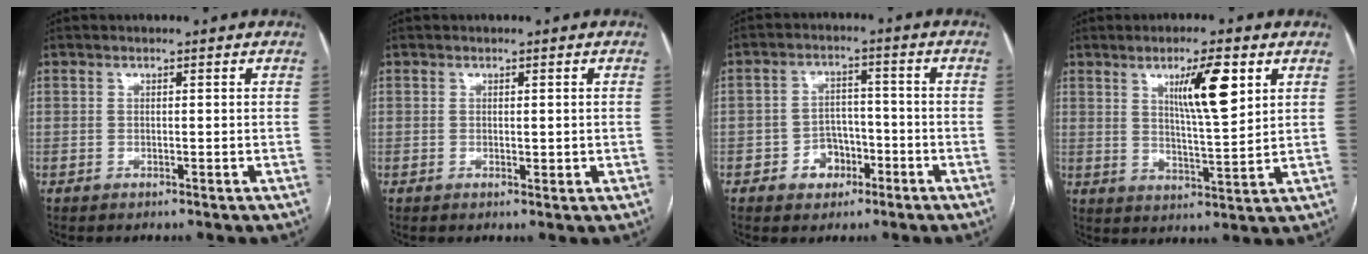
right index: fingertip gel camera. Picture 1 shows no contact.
{"total": 1.5, "force": [0.0, 0.8, 1.3], "torque": [-0.017, -0.003, 0.003]}
{"total": 5.2, "force": [-2.5, 4.0, 2.3], "torque": [-0.033, 0.017, -0.035]}
{"total": 8.9, "force": [3.9, 0.9, 7.9], "torque": [-0.134, -0.005, 0.066]}